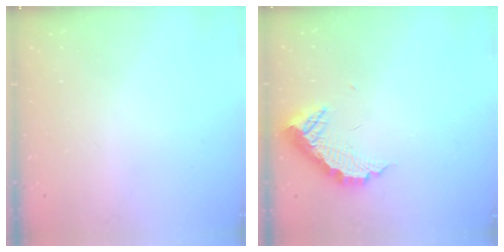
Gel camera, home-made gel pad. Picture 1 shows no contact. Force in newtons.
{"total": 10.4, "press": 10.4, "slide": 0.3}